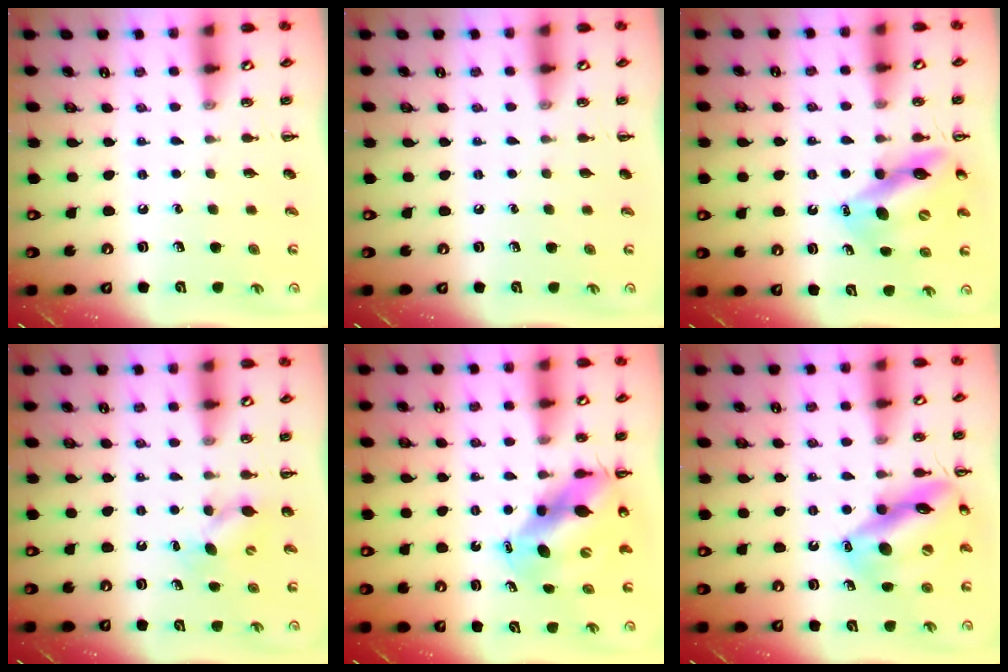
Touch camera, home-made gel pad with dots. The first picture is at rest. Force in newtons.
{"total": 0.0}
{"total": 12.4, "press": 11.7, "slide": 4.1}
{"total": 5.6, "press": 5.6, "slide": 1.0}
{"total": 10.9, "press": 10.5, "slide": 2.7}
{"total": 17.4, "press": 17.4, "slide": 1.7}